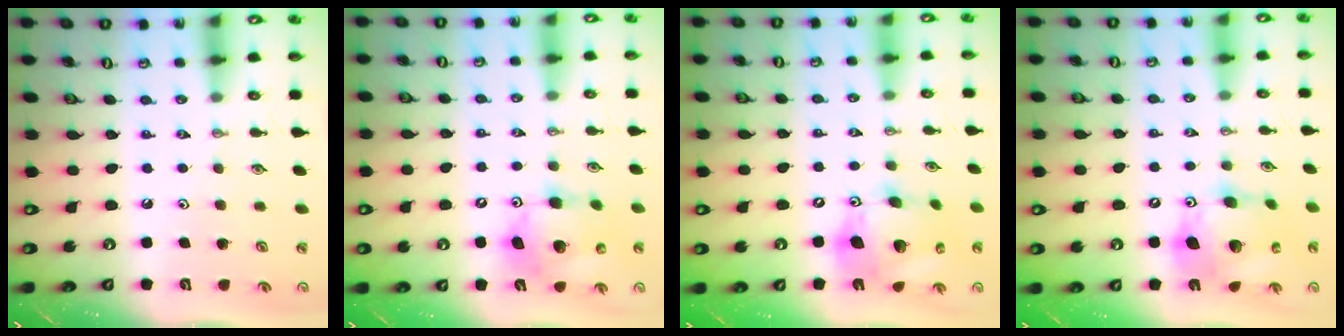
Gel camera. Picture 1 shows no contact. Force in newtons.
{"total": 12.9, "press": 12.6, "slide": 2.9}
{"total": 16.9, "press": 16.7, "slide": 2.6}
{"total": 16.5, "press": 16.4, "slide": 2.0}